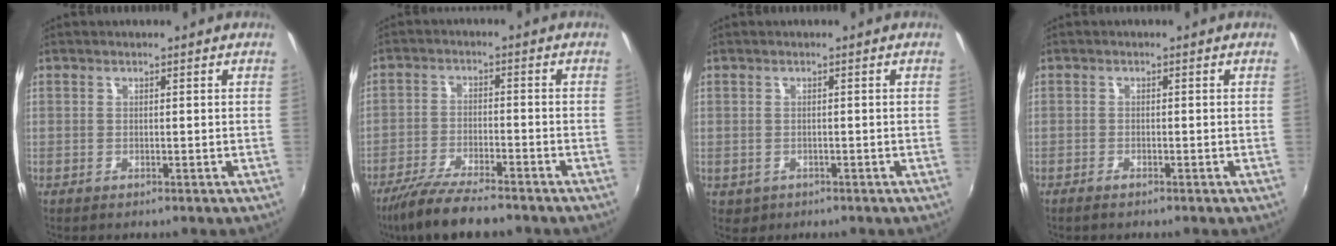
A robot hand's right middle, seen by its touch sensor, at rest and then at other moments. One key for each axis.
{"total": 10.7, "fx": -8.9, "fy": 1.7, "fz": 5.6, "tx": -0.128, "ty": -0.026, "tz": -0.156}
{"total": 1.9, "fx": -0.6, "fy": 1.7, "fz": 0.7, "tx": -0.017, "ty": -0.003, "tz": -0.005}
{"total": 1.2, "fx": -1.0, "fy": 0.3, "fz": 0.6, "tx": -0.016, "ty": -0.003, "tz": -0.022}